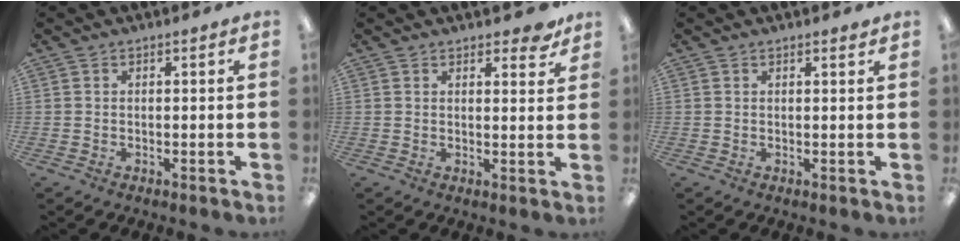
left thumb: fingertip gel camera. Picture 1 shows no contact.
{"total": 3.7, "force": [3.0, 1.5, 1.6], "torque": [-0.006, -0.017, 0.049]}
{"total": 0.7, "force": [0.7, 0.0, 0.1], "torque": [0.007, -0.004, 0.011]}